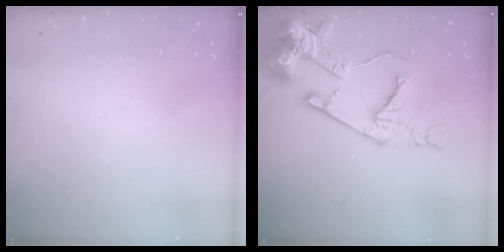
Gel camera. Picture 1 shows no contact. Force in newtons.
{"total": 18.6, "press": 18.5, "slide": 2.1}